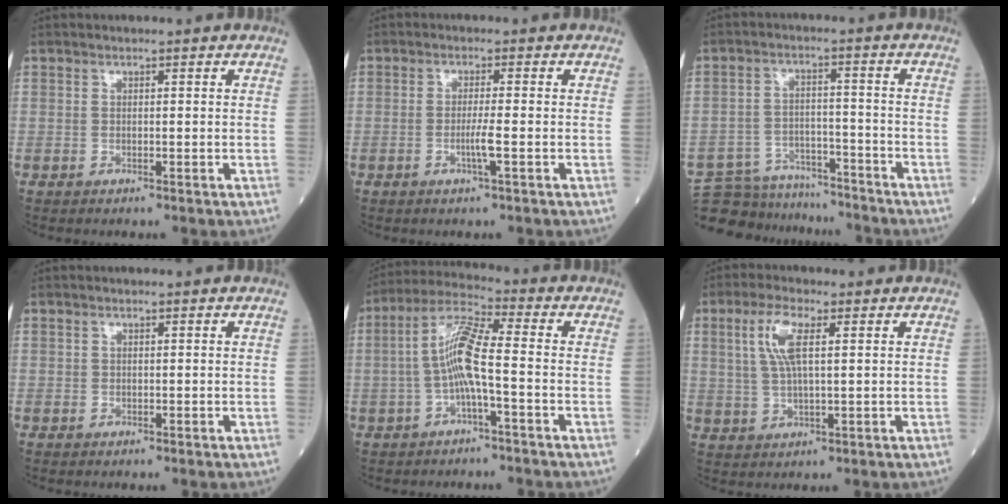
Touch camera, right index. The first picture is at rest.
{"total": 2.7, "force": [-0.9, -0.4, 2.5], "torque": [-0.050, -0.004, -0.018]}
{"total": 13.5, "force": [-12.8, 4.0, 1.7], "torque": [-0.037, 0.022, -0.191]}
{"total": 0.0}
{"total": 8.0, "force": [-1.4, 0.7, 7.9], "torque": [-0.161, 0.018, -0.031]}
{"total": 6.3, "force": [2.1, 1.5, 5.7], "torque": [-0.126, 0.009, 0.044]}